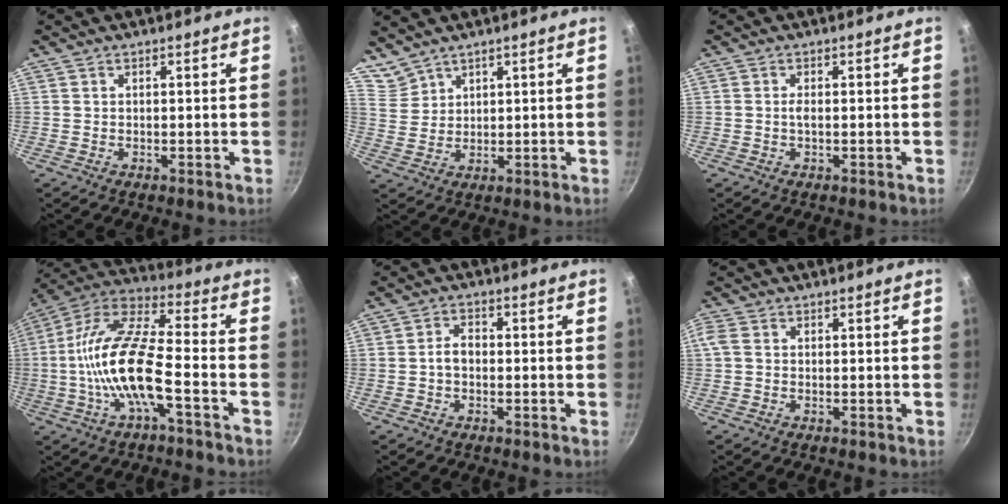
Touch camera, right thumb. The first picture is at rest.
{"total": 5.2, "force": [4.6, 2.5, 0.2], "torque": [0.008, -0.005, 0.104]}
{"total": 1.1, "force": [-0.1, 0.3, 1.1], "torque": [-0.025, 0.002, -0.004]}
{"total": 16.8, "force": [-4.4, 5.5, 15.2], "torque": [-0.295, 0.043, -0.100]}
{"total": 3.3, "force": [-0.6, 2.2, 2.4], "torque": [-0.036, 0.017, -0.015]}
{"total": 2.0, "force": [0.1, 1.5, 1.4], "torque": [-0.035, 0.005, -0.002]}